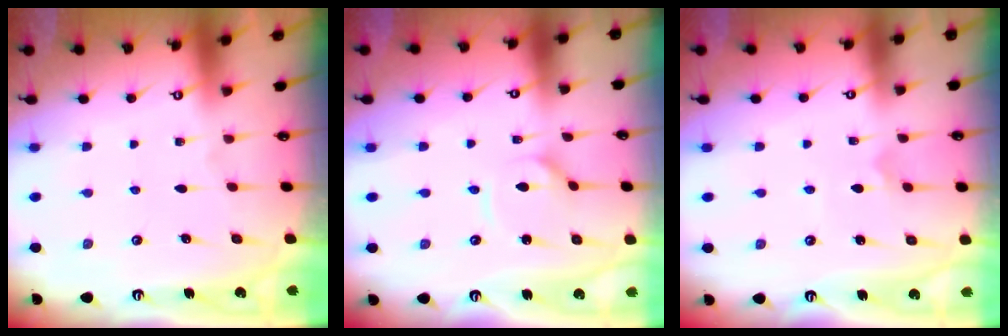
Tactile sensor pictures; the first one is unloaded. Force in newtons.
{"total": 3.6, "press": 3.6, "slide": 0.2}
{"total": 2.8, "press": 2.8, "slide": 0.4}